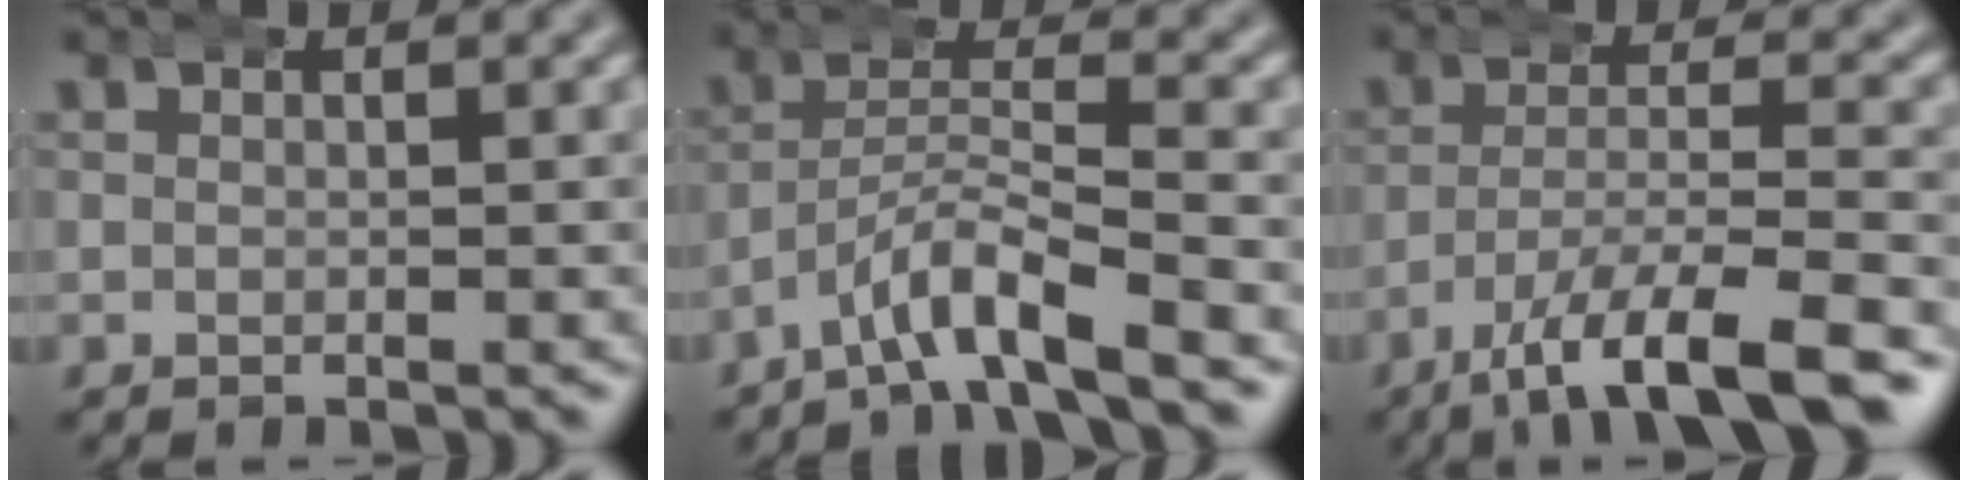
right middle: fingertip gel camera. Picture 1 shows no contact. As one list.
[{"total": 4.9, "force": [-3.7, 1.1, 3.0], "torque": [-0.052, 0.003, -0.067]}, {"total": 8.0, "force": [-5.3, 1.9, 5.7], "torque": [-0.100, -0.015, -0.079]}]